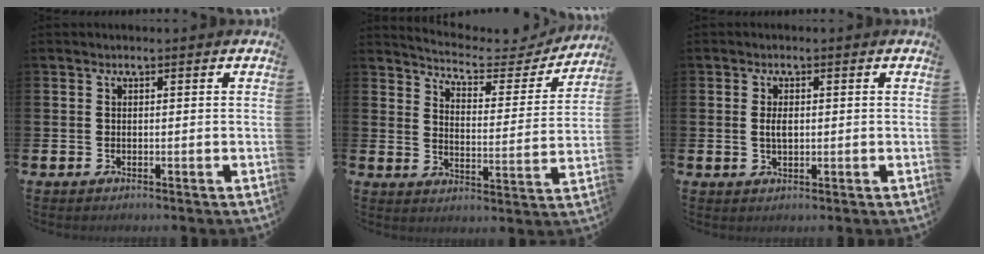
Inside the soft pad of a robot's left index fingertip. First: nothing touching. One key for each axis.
{"total": 5.7, "fx": 5.3, "fy": 1.4, "fz": 1.5, "tx": -0.053, "ty": -0.041, "tz": 0.084}
{"total": 2.0, "fx": 0.2, "fy": 1.0, "fz": 1.7, "tx": -0.028, "ty": 0.003, "tz": 0.000}